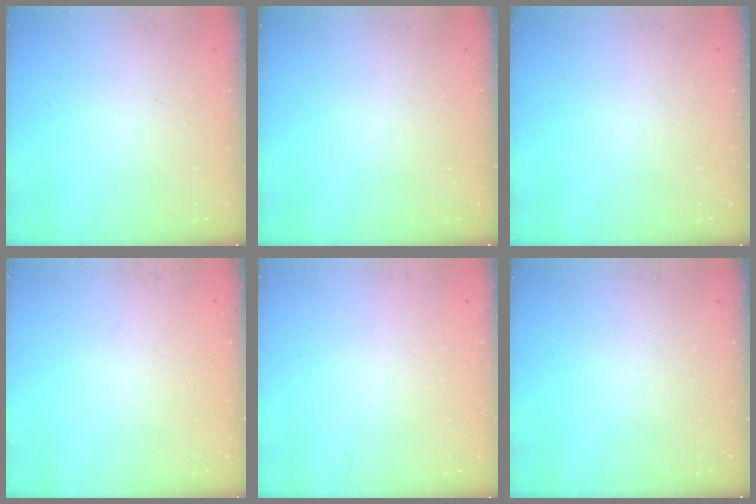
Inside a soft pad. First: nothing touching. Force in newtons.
{"total": 0.0}
{"total": 0.0}
{"total": 0.0}
{"total": 0.0}
{"total": 0.0}